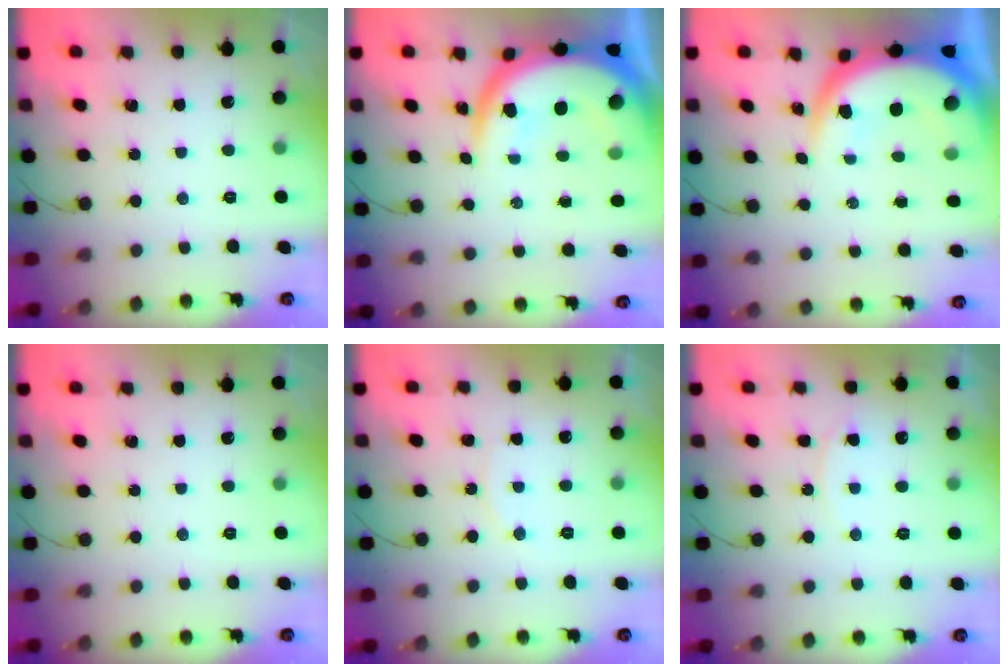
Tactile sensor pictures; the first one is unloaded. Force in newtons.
{"total": 18.0, "press": 17.9, "slide": 1.6}
{"total": 12.1, "press": 12.0, "slide": 1.2}
{"total": 0.0}
{"total": 5.4, "press": 5.4, "slide": 0.6}
{"total": 5.8, "press": 5.8, "slide": 0.6}